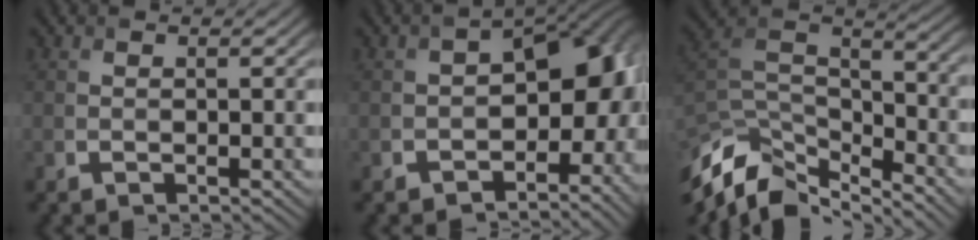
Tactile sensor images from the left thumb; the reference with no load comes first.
{"total": 10.0, "force": [-2.3, 6.3, 7.4], "torque": [-0.071, -0.017, -0.036]}
{"total": 14.2, "force": [-9.5, 6.0, 8.6], "torque": [-0.229, -0.011, -0.166]}